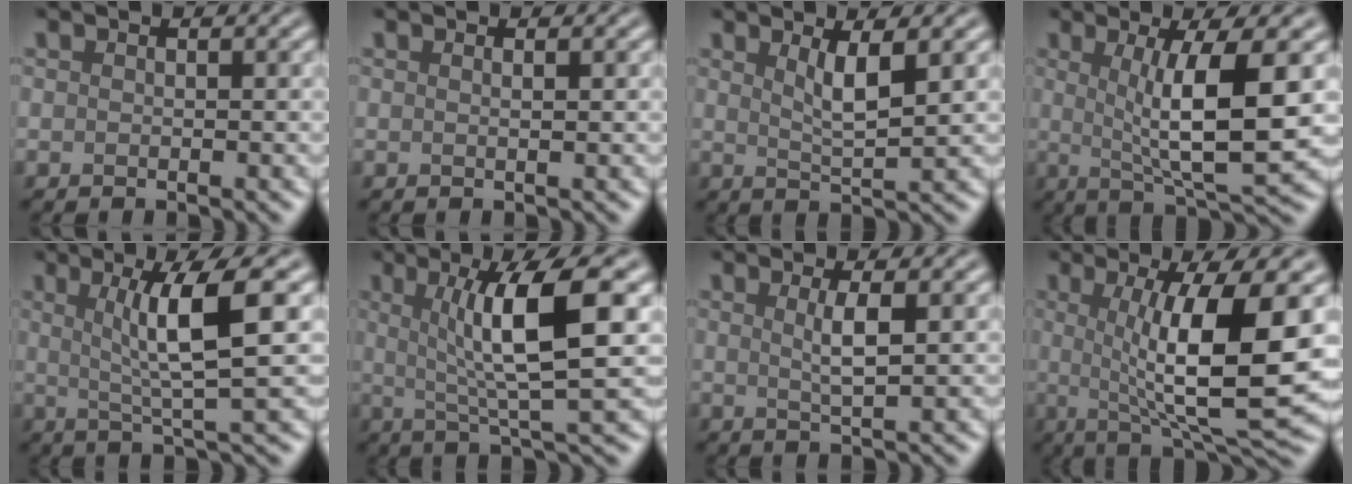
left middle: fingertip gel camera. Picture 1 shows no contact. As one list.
[{"total": 0.8, "force": [0.3, 0.3, 0.7], "torque": [-0.003, 0.002, 0.000]}, {"total": 3.2, "force": [1.3, 0.7, 2.9], "torque": [-0.046, -0.004, 0.023]}, {"total": 8.0, "force": [0.9, 1.7, 7.8], "torque": [-0.116, -0.008, 0.021]}, {"total": 6.4, "force": [1.5, 1.0, 6.2], "torque": [-0.099, 0.005, 0.029]}, {"total": 8.2, "force": [1.8, 1.6, 7.9], "torque": [-0.116, 0.002, 0.030]}, {"total": 2.5, "force": [0.6, 0.5, 2.3], "torque": [-0.041, -0.001, 0.009]}, {"total": 11.0, "force": [0.7, 2.5, 10.7], "torque": [-0.152, -0.010, 0.016]}]